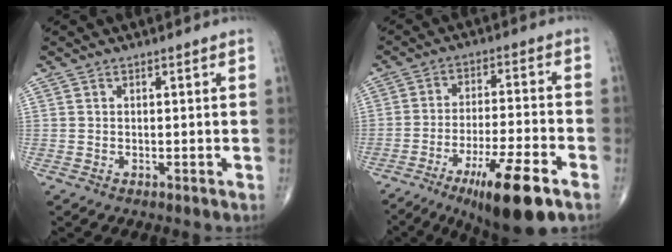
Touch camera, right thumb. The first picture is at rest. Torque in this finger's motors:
{"motor_torque": [3.13, 1.80, 1.86, -0.92, 0.51]}